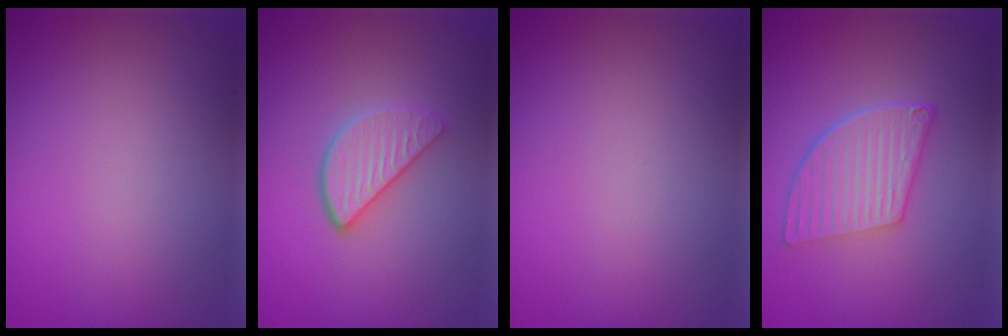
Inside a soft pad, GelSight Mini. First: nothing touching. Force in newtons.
{"total": 3.5, "press": 2.9, "slide": 2.0}
{"total": 0.0}
{"total": 5.9, "press": 4.3, "slide": 4.0}